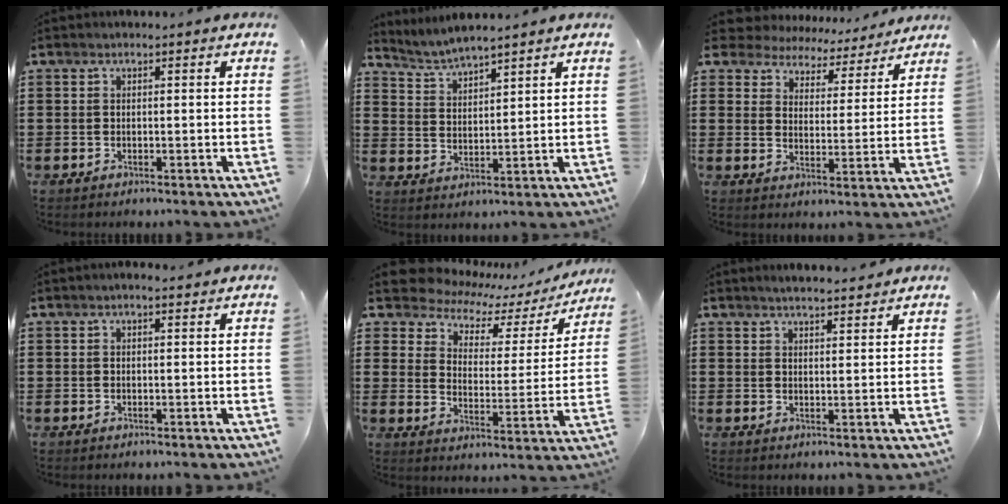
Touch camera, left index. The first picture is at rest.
{"total": 3.4, "force": [3.4, -0.2, 0.4], "torque": [-0.022, -0.015, 0.059]}
{"total": 5.4, "force": [5.3, 1.0, -0.2], "torque": [-0.031, -0.037, 0.091]}
{"total": 1.0, "force": [0.6, 0.2, 0.8], "torque": [-0.016, 0.002, 0.010]}
{"total": 5.6, "force": [4.9, 2.1, 1.6], "torque": [-0.063, -0.034, 0.081]}
{"total": 2.6, "force": [2.6, 0.0, 0.5], "torque": [-0.017, -0.003, 0.048]}